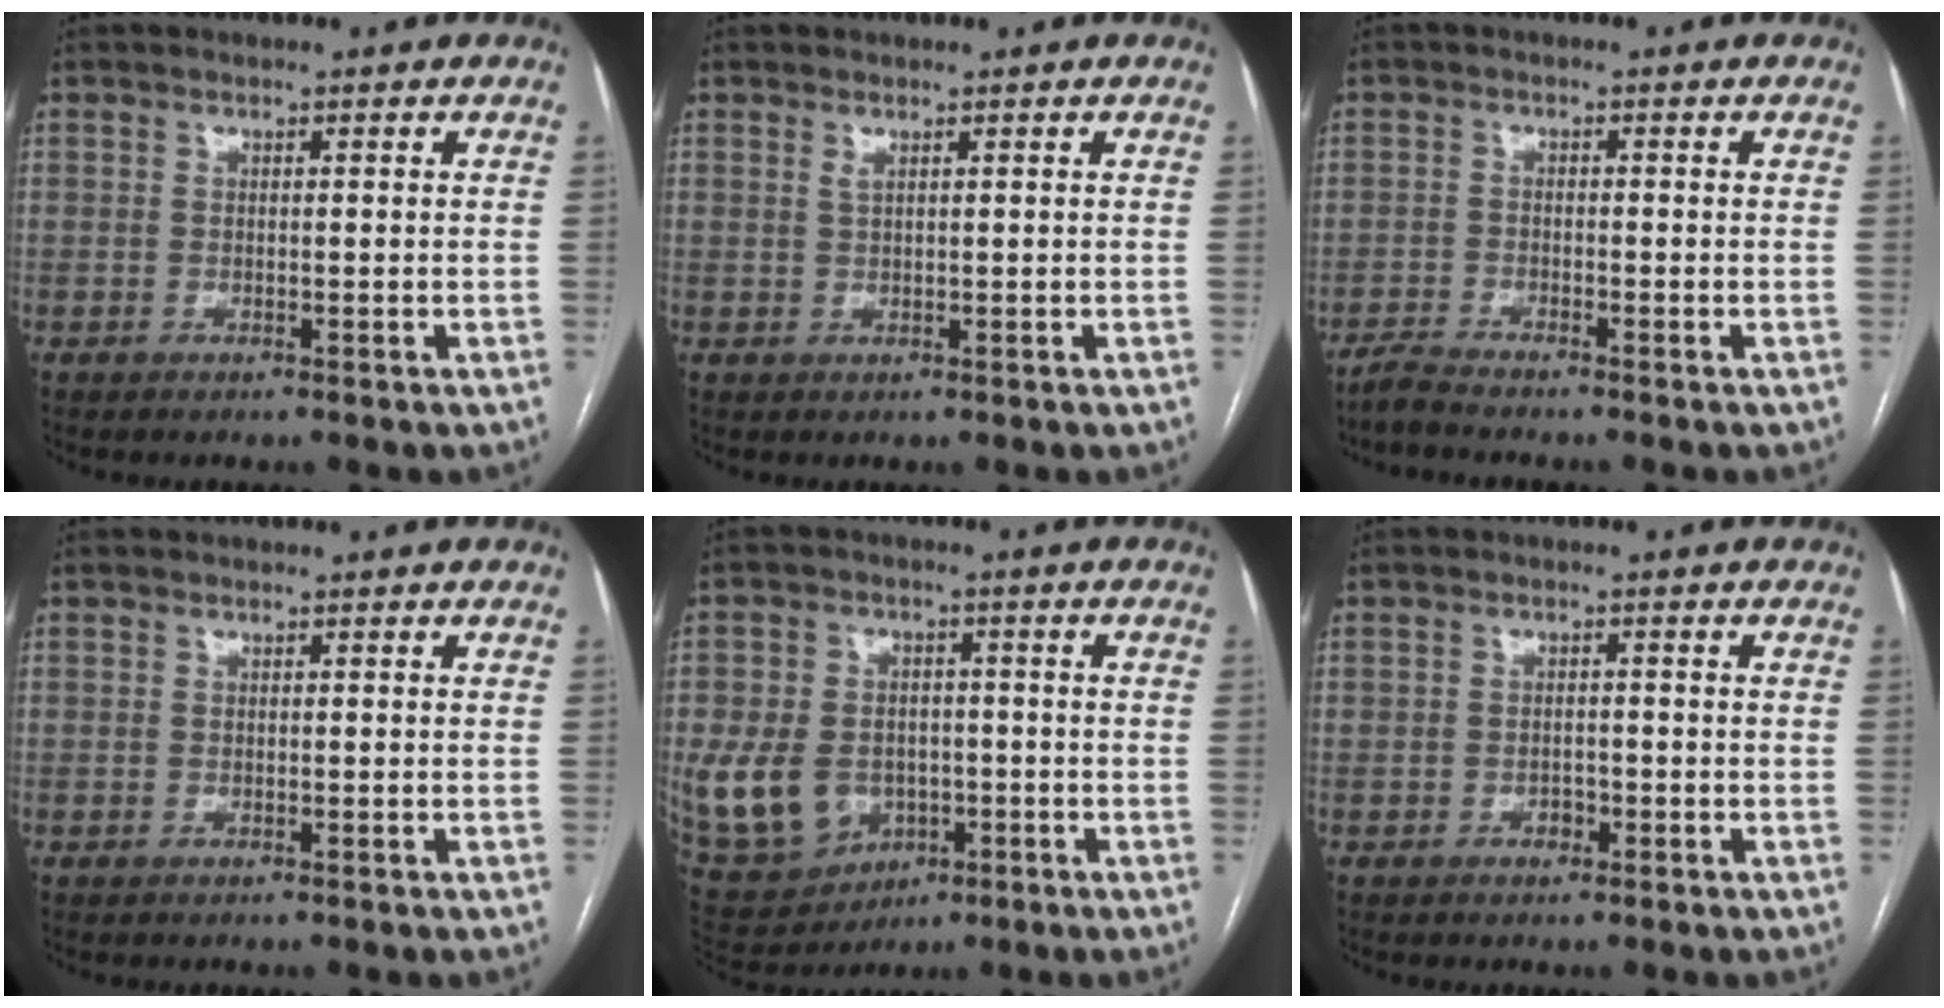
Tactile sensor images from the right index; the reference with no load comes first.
{"total": 0.7, "force": [0.5, 0.1, 0.6], "torque": [-0.017, -0.002, 0.012]}
{"total": 2.5, "force": [-2.4, -0.5, 0.6], "torque": [-0.020, -0.011, -0.051]}
{"total": 0.0}
{"total": 16.9, "force": [-3.8, 13.4, 9.5], "torque": [-0.245, 0.009, -0.040]}
{"total": 1.7, "force": [-0.8, 1.3, 0.9], "torque": [-0.012, 0.005, -0.011]}